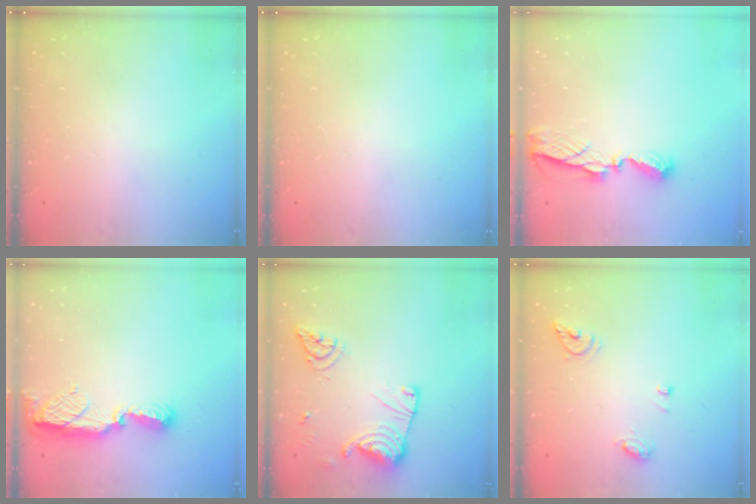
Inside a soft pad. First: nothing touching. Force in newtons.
{"total": 0.0}
{"total": 6.9, "press": 6.9, "slide": 0.6}
{"total": 9.0, "press": 9.0, "slide": 0.8}
{"total": 15.0, "press": 14.9, "slide": 1.5}
{"total": 7.4, "press": 7.3, "slide": 0.9}